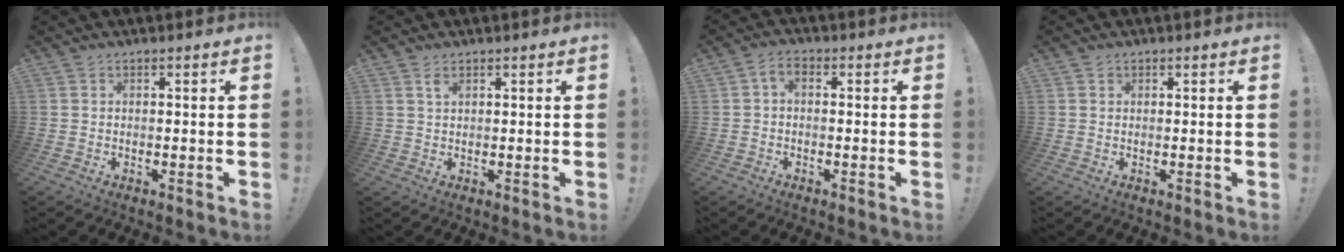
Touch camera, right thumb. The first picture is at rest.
{"total": 1.8, "force": [1.0, 0.8, 1.2], "torque": [-0.010, -0.007, 0.015]}
{"total": 2.5, "force": [-0.7, 1.3, 2.0], "torque": [-0.043, 0.011, -0.010]}
{"total": 0.7, "force": [0.4, 0.6, -0.1], "torque": [0.009, -0.003, 0.006]}